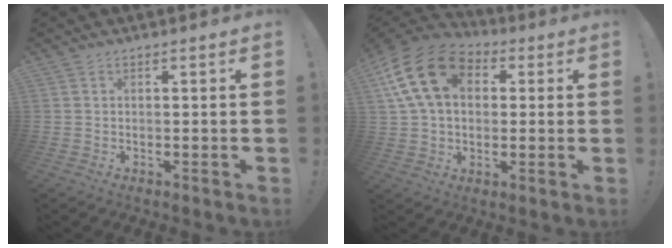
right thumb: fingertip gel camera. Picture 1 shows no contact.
{"total": 18.3, "force": [5.4, 12.7, 12.0], "torque": [-0.222, 0.002, 0.102]}